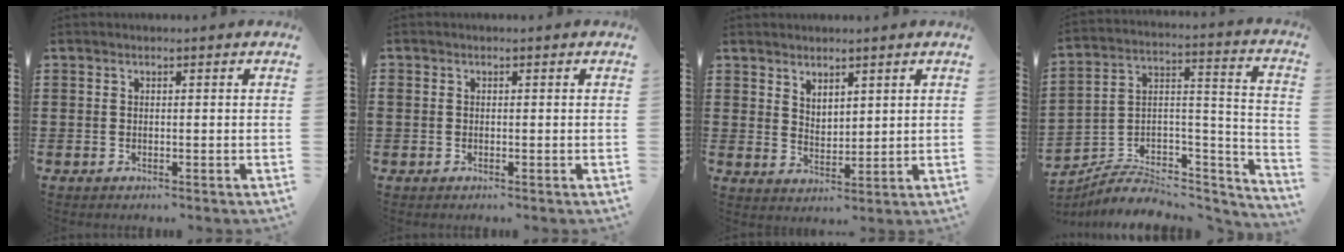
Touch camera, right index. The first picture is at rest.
{"total": 0.6, "force": [0.0, 0.6, 0.1], "torque": [-0.002, 0.005, -0.002]}
{"total": 2.8, "force": [2.6, 1.0, -0.2], "torque": [-0.004, -0.001, 0.051]}
{"total": 6.0, "force": [-4.5, 3.3, 2.1], "torque": [-0.046, 0.004, -0.088]}